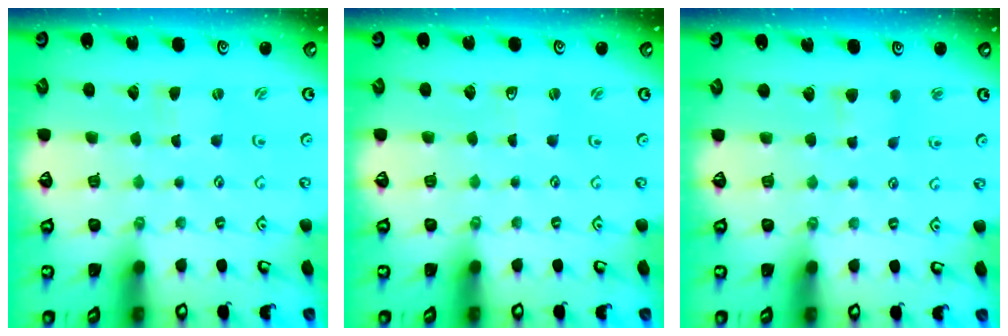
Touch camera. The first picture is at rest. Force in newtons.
{"total": 0.8, "press": 0.7, "slide": 0.2}
{"total": 3.8, "press": 3.7, "slide": 0.7}